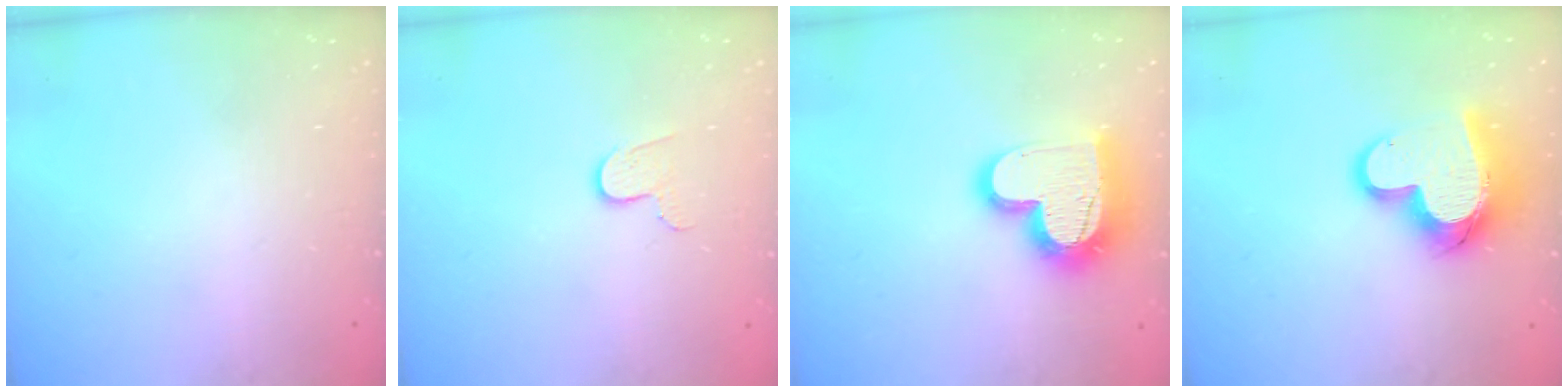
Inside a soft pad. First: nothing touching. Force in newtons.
{"total": 4.9, "press": 4.9, "slide": 0.5}
{"total": 17.4, "press": 17.3, "slide": 1.5}
{"total": 16.9, "press": 16.9, "slide": 1.7}